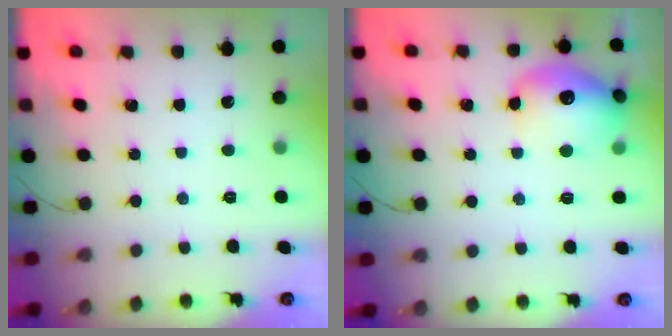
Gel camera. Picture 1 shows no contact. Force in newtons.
{"total": 14.5, "press": 14.4, "slide": 1.5}